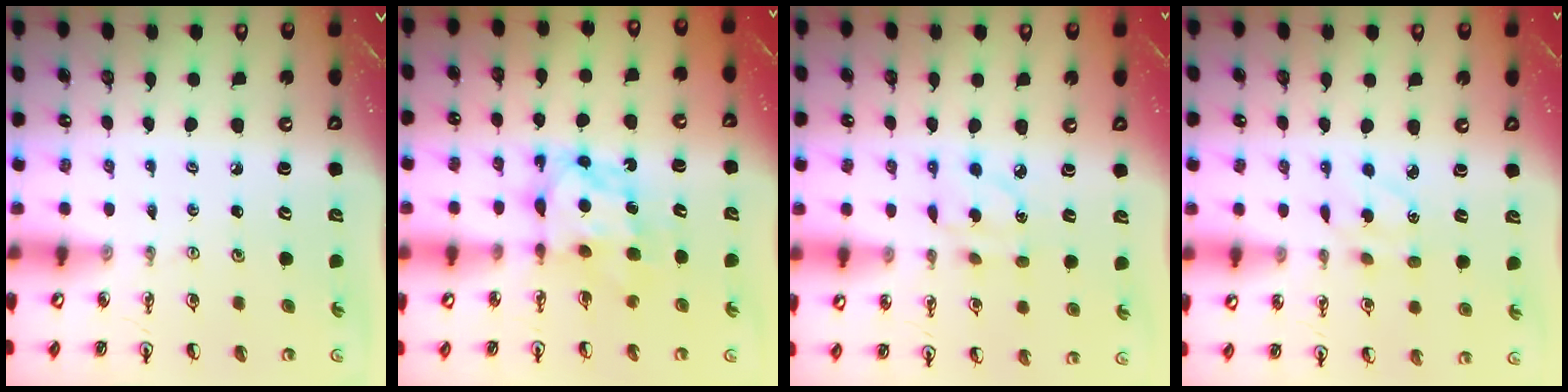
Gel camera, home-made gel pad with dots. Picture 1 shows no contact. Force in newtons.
{"total": 6.4, "press": 6.4, "slide": 0.5}
{"total": 4.4, "press": 4.4, "slide": 0.3}
{"total": 3.3, "press": 3.2, "slide": 0.8}